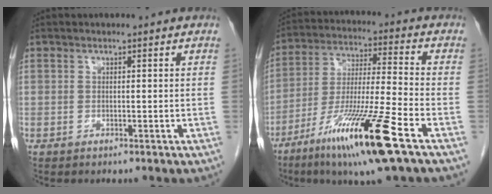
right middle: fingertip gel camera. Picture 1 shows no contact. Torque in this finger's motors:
{"motor_torque": [1.51, -0.63, 0.77, 0.21]}